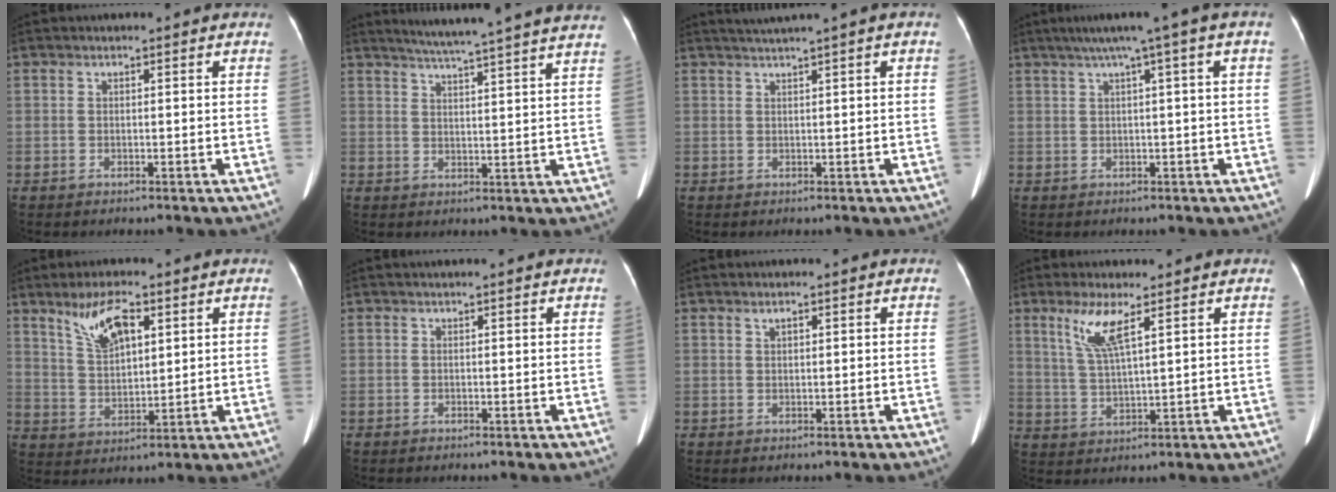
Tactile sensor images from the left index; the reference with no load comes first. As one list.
[{"total": 17.5, "force": [15.8, -1.1, 7.5], "torque": [-0.123, -0.017, 0.196]}, {"total": 1.9, "force": [1.4, -0.3, 1.3], "torque": [-0.025, 0.012, 0.032]}, {"total": 6.8, "force": [3.5, -0.9, 5.7], "torque": [-0.082, 0.035, 0.051]}, {"total": 8.1, "force": [4.8, 2.7, 6.0], "torque": [-0.122, 0.009, 0.097]}, {"total": 1.7, "force": [1.5, 0.0, 0.9], "torque": [-0.012, 0.020, 0.019]}, {"total": 1.2, "force": [0.8, 0.4, 0.7], "torque": [-0.015, 0.006, 0.017]}, {"total": 6.3, "force": [3.5, 0.5, 5.2], "torque": [-0.114, -0.001, 0.076]}]